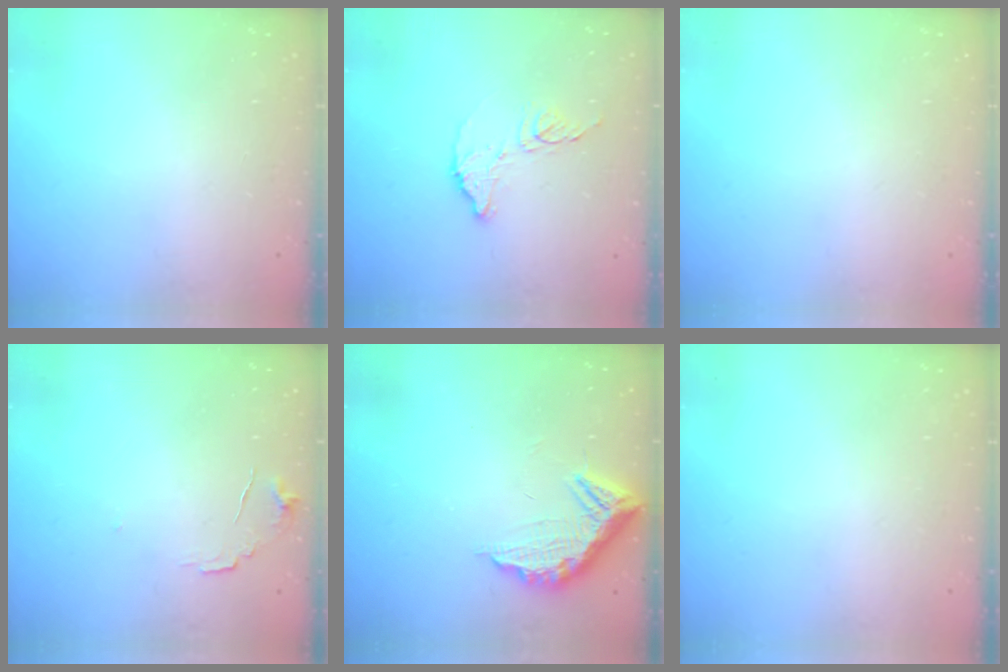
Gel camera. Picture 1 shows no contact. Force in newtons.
{"total": 8.8, "press": 8.8, "slide": 0.3}
{"total": 0.0}
{"total": 6.3, "press": 6.2, "slide": 0.4}
{"total": 11.5, "press": 11.4, "slide": 0.8}
{"total": 0.0}